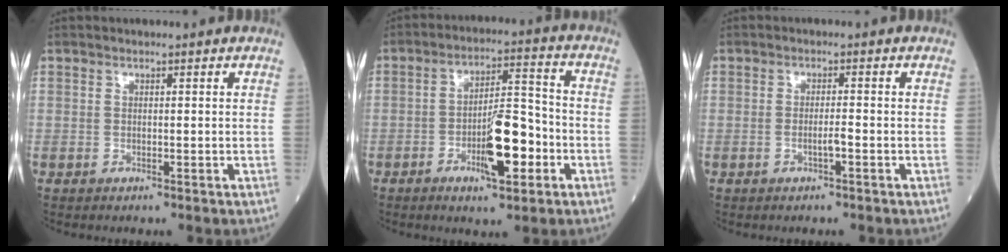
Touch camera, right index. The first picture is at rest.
{"total": 9.7, "force": [-3.5, 2.4, 8.7], "torque": [-0.152, 0.008, -0.054]}
{"total": 1.5, "force": [-0.7, 0.0, 1.4], "torque": [-0.027, 0.001, -0.011]}